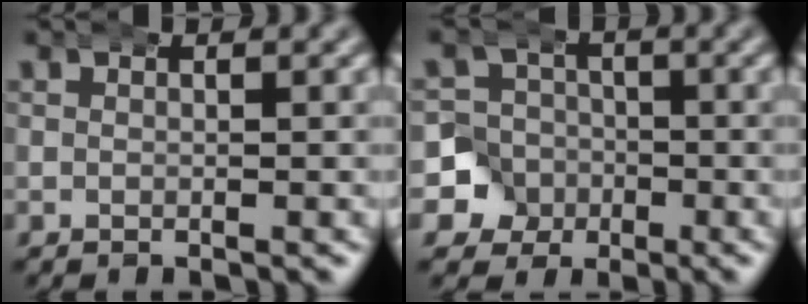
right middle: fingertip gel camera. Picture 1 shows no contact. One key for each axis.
{"total": 10.3, "fx": -1.5, "fy": 9.9, "fz": 2.6, "tx": -0.095, "ty": -0.045, "tz": -0.030}